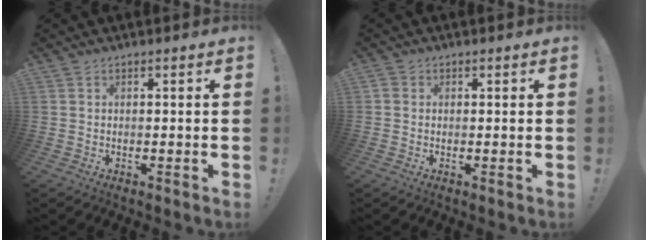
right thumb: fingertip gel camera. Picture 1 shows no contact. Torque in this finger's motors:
{"motor_torque": [0.00, 0.00, -0.03, -0.01, 0.03]}